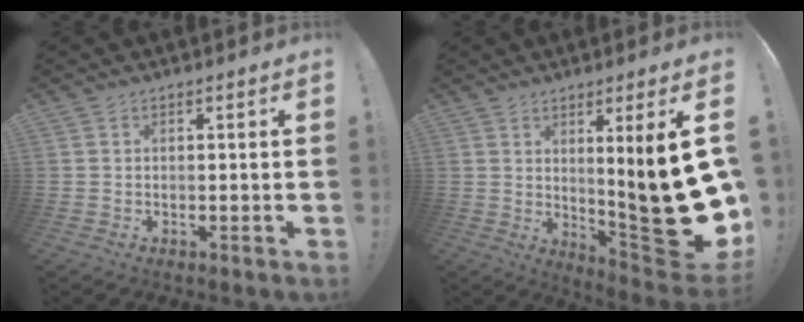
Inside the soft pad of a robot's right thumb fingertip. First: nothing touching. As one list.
[{"total": 19.8, "force": [1.7, 3.4, 19.4], "torque": [-0.272, -0.039, 0.033]}]